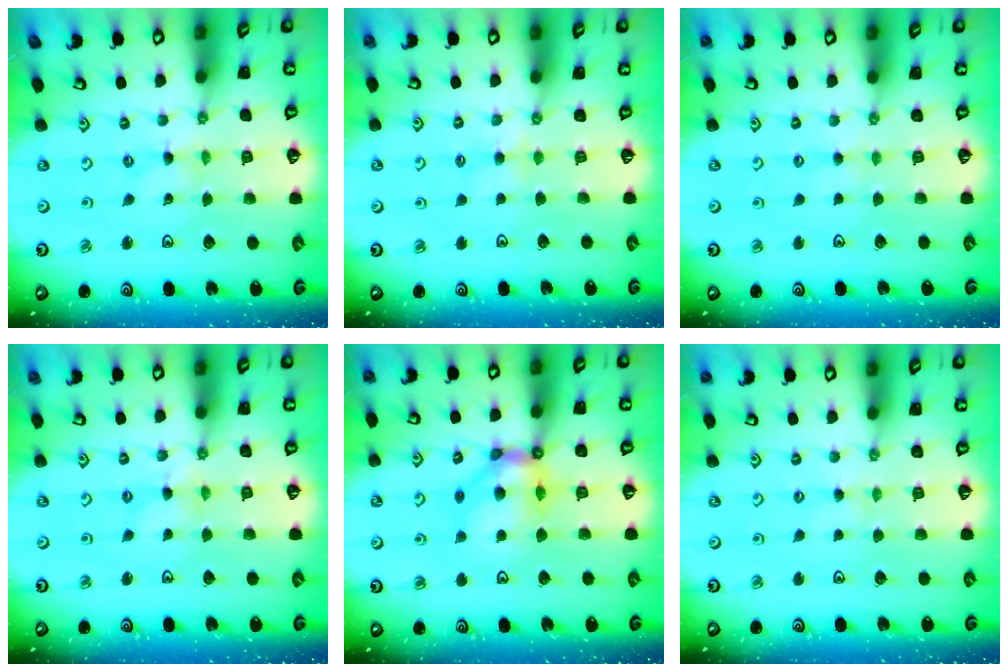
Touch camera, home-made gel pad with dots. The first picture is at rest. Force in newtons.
{"total": 2.7, "press": 2.6, "slide": 0.5}
{"total": 1.2, "press": 1.1, "slide": 0.3}
{"total": 1.9, "press": 1.9, "slide": 0.3}
{"total": 10.1, "press": 10.0, "slide": 1.6}
{"total": 1.9, "press": 1.9, "slide": 0.3}